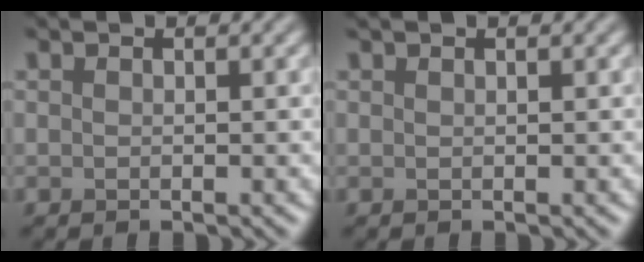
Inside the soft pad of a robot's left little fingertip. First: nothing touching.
{"total": 0.7, "force": [0.5, 0.1, 0.4], "torque": [-0.010, 0.002, 0.008]}